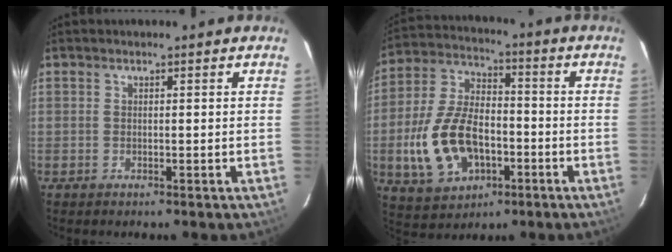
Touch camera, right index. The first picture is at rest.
{"total": 16.5, "force": [-4.8, 9.8, 12.4], "torque": [-0.276, 0.005, -0.073]}